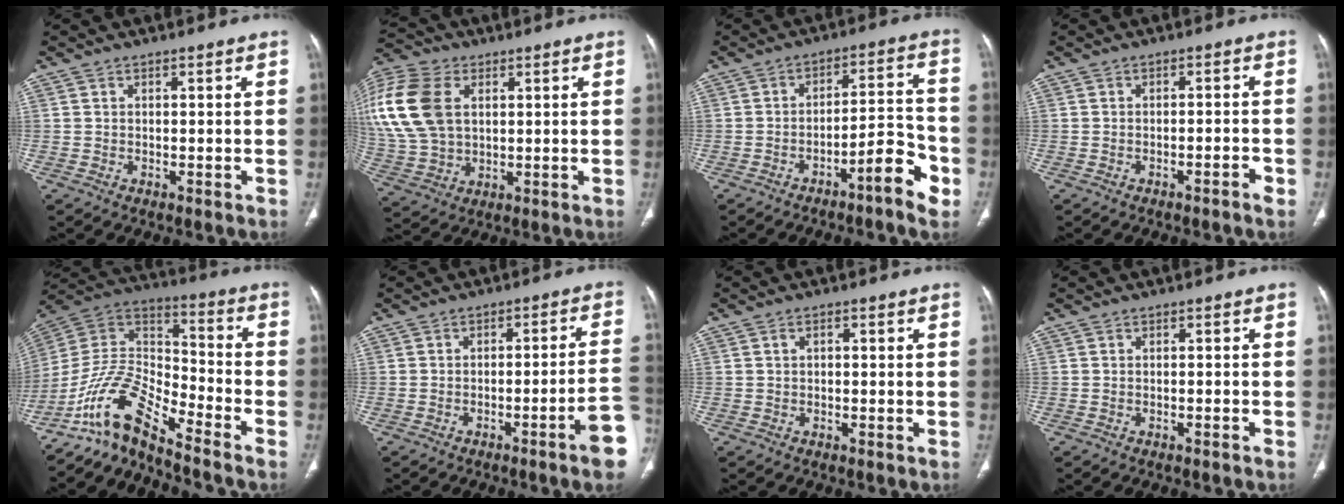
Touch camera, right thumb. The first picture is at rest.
{"total": 22.9, "force": [5.9, 15.8, 15.5], "torque": [-0.383, 0.019, 0.120]}
{"total": 8.7, "force": [-4.8, 2.0, 7.1], "torque": [-0.089, 0.045, -0.069]}
{"total": 1.8, "force": [-1.2, 0.3, 1.2], "torque": [-0.026, 0.012, -0.017]}
{"total": 12.6, "force": [-10.7, 2.7, 6.1], "torque": [-0.125, 0.093, -0.211]}
{"total": 8.8, "force": [-4.0, 0.0, 7.8], "torque": [-0.096, 0.028, -0.056]}
{"total": 0.9, "force": [0.1, 0.6, 0.7], "torque": [-0.008, 0.005, 0.000]}
{"total": 0.7, "force": [-0.6, 0.1, 0.4], "torque": [-0.014, 0.007, -0.003]}